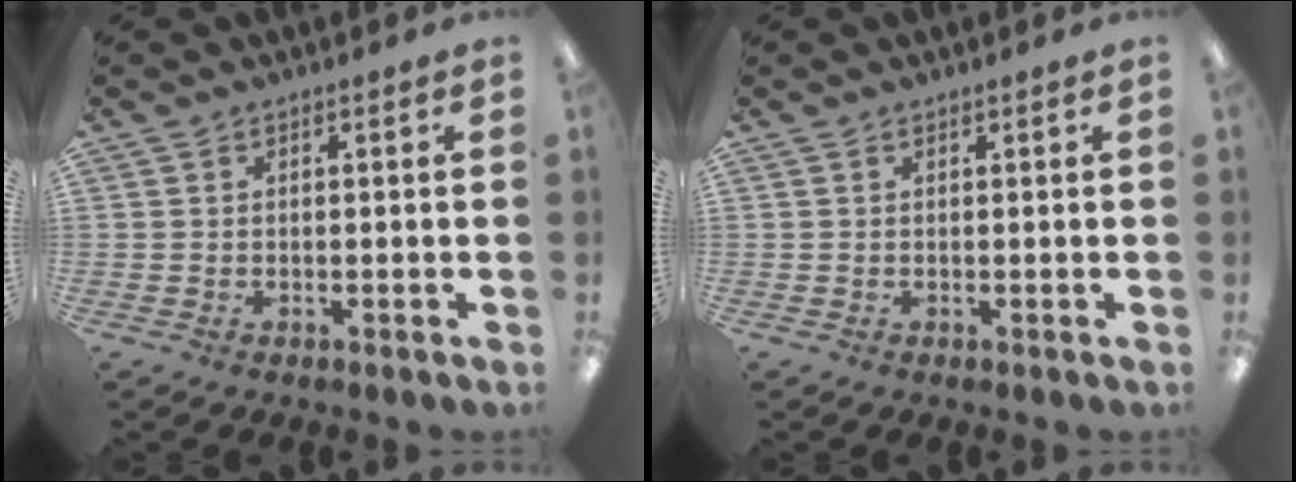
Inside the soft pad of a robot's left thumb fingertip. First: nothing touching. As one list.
[{"total": 0.0}]